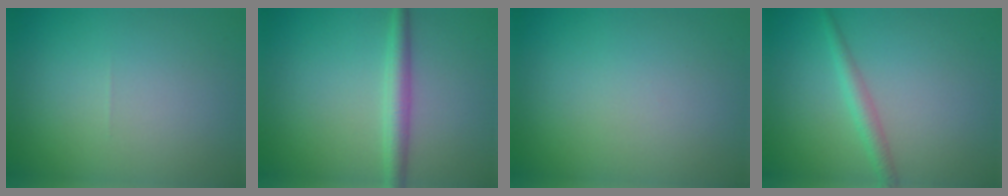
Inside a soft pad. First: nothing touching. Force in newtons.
{"total": 2.7, "press": 2.7, "slide": 0.1}
{"total": 0.0}
{"total": 1.9, "press": 1.9, "slide": 0.1}